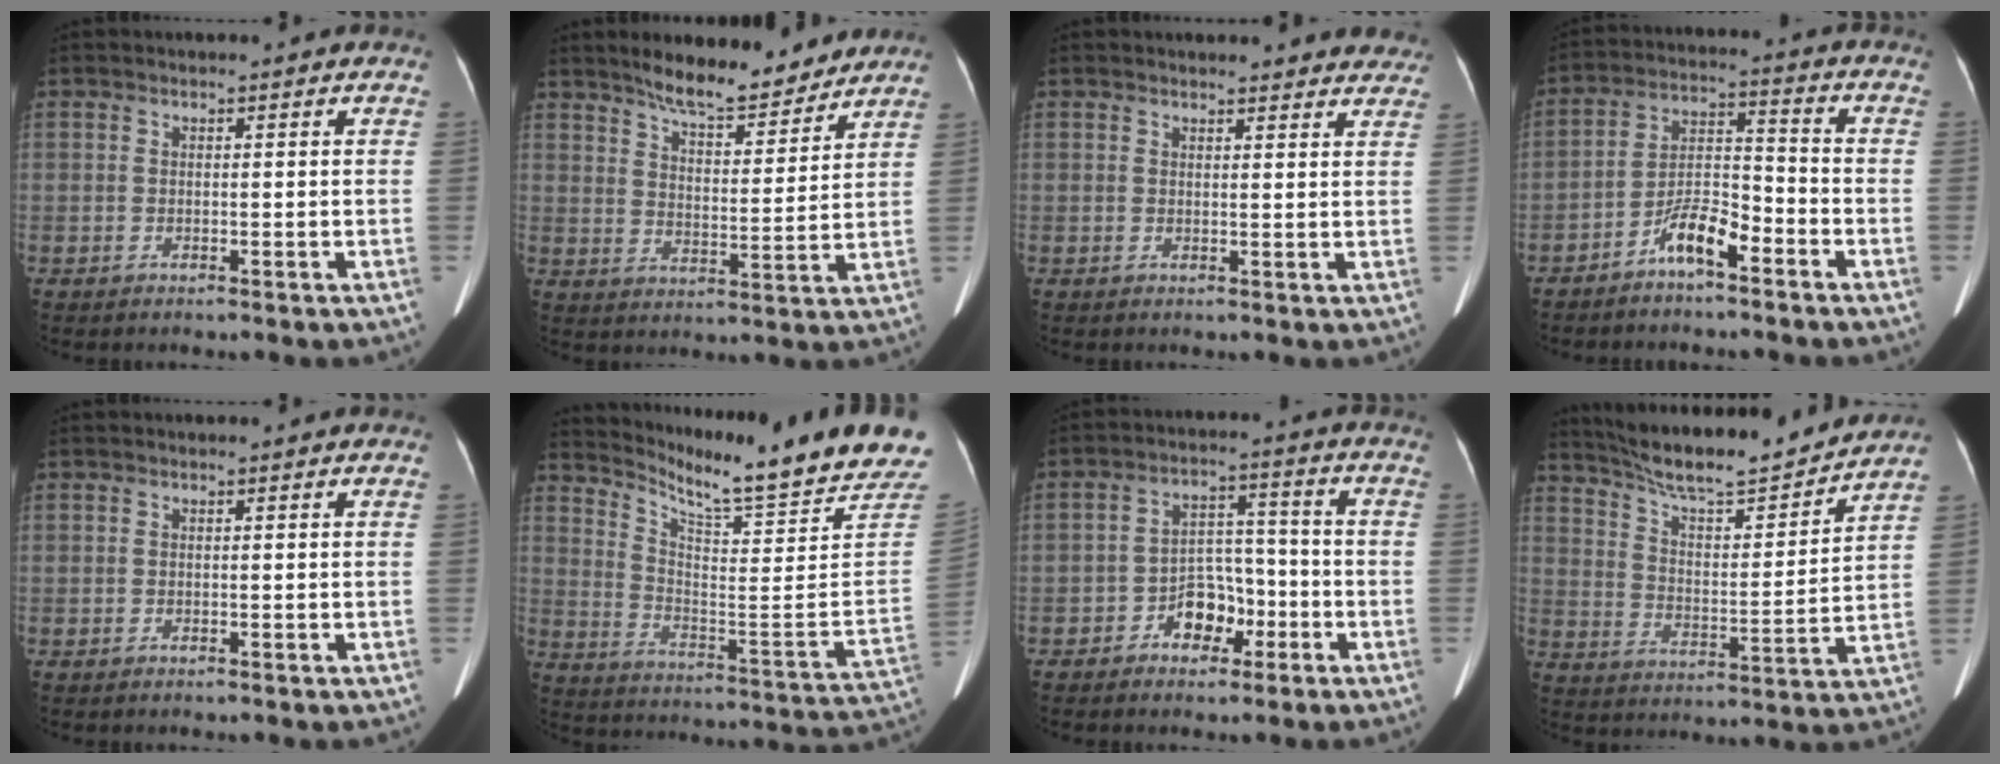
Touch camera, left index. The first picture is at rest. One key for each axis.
{"total": 10.5, "fx": 9.3, "fy": 2.3, "fz": 4.4, "tx": -0.064, "ty": 0.002, "tz": 0.146}
{"total": 8.9, "fx": 8.5, "fy": 2.1, "fz": 1.7, "tx": 0.010, "ty": -0.007, "tz": 0.069}
{"total": 7.1, "fx": -4.8, "fy": 1.7, "fz": 4.9, "tx": -0.099, "ty": 0.011, "tz": -0.091}
{"total": 0.0}
{"total": 22.4, "fx": 19.7, "fy": 0.5, "fz": 10.5, "tx": -0.173, "ty": -0.090, "tz": 0.264}
{"total": 6.4, "fx": -3.1, "fy": 4.1, "fz": 3.8, "tx": -0.067, "ty": 0.024, "tz": -0.052}
{"total": 16.9, "fx": 15.5, "fy": 1.2, "fz": 6.4, "tx": -0.115, "ty": -0.002, "tz": 0.245}